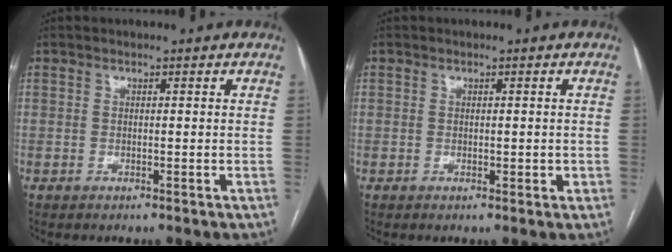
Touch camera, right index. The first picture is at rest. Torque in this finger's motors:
{"motor_torque": [-0.28, 0.49, 0.02, 0.03]}